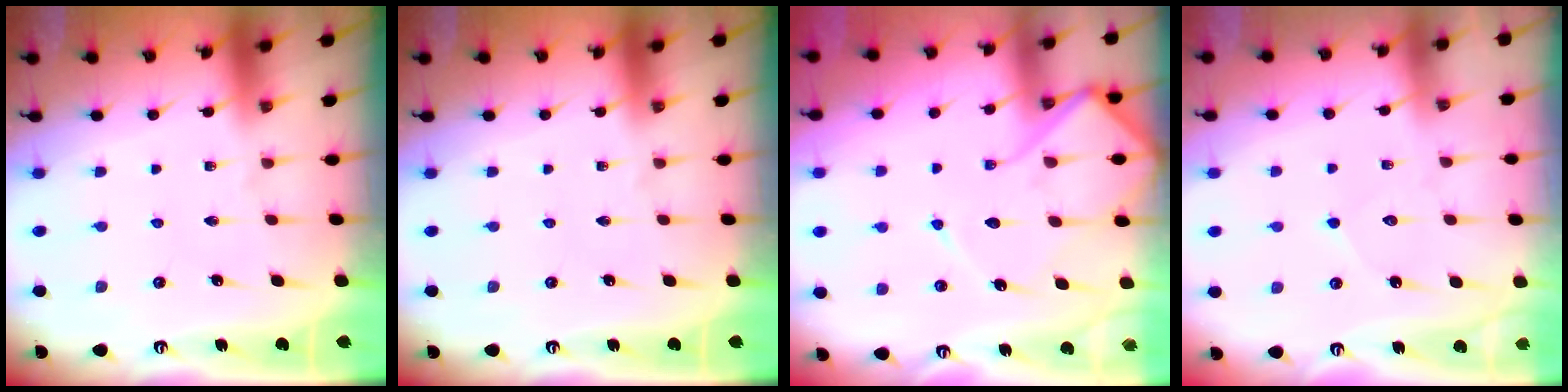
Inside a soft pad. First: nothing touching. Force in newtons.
{"total": 0.0}
{"total": 12.1, "press": 12.0, "slide": 1.2}
{"total": 4.6, "press": 4.6, "slide": 0.3}